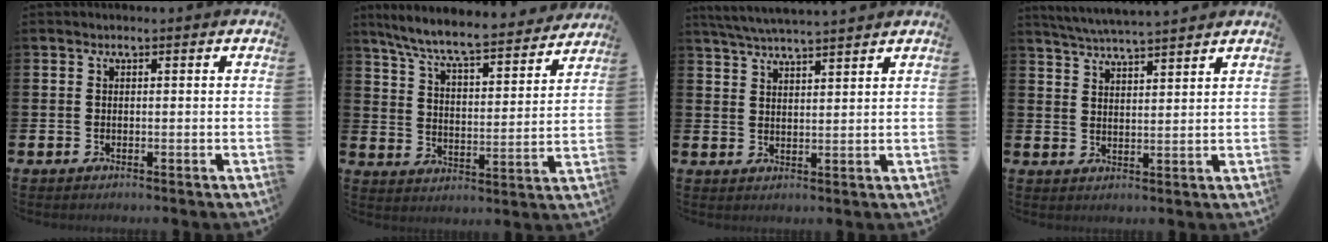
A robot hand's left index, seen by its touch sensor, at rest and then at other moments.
{"total": 8.1, "force": [7.5, 0.7, 3.0], "torque": [-0.093, -0.056, 0.127]}
{"total": 4.5, "force": [4.3, -0.2, 1.1], "torque": [-0.036, -0.015, 0.079]}
{"total": 4.8, "force": [4.7, -0.3, 0.8], "torque": [-0.031, -0.024, 0.086]}